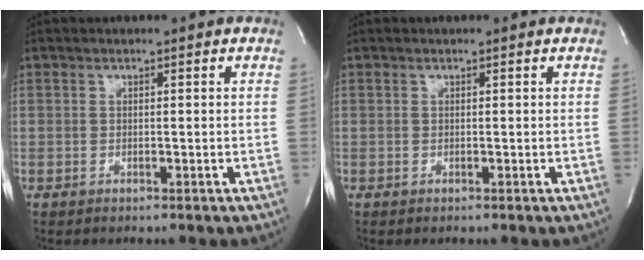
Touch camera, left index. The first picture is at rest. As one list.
[{"total": 0.0}]